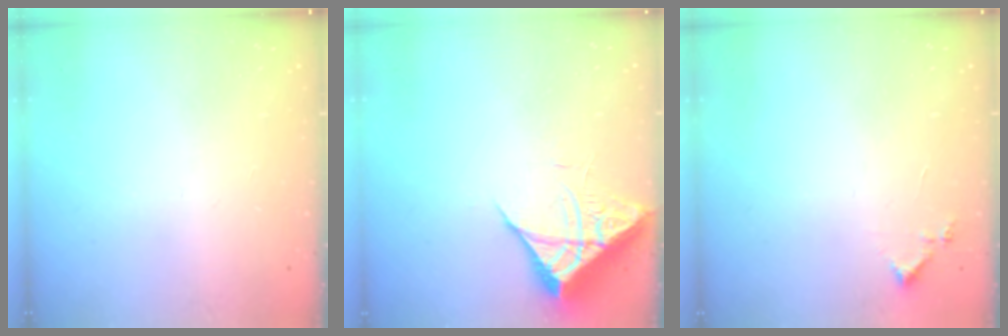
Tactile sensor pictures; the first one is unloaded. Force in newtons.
{"total": 7.3, "press": 7.2, "slide": 0.3}
{"total": 4.9, "press": 4.8, "slide": 0.5}